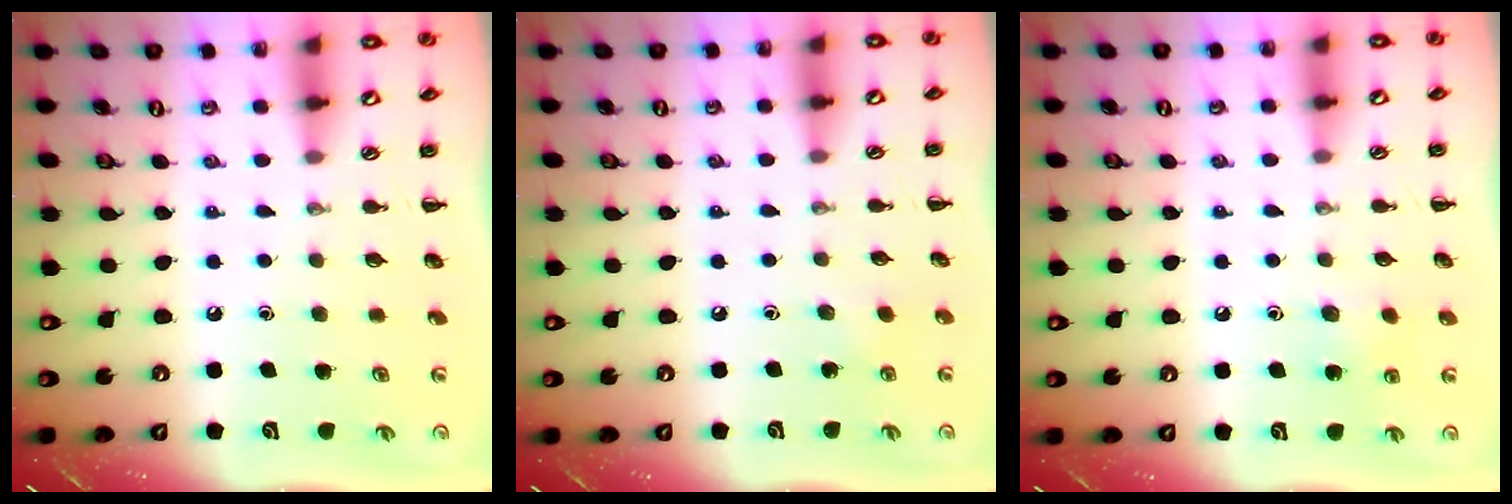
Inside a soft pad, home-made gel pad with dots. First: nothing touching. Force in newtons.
{"total": 5.5, "press": 5.2, "slide": 1.7}
{"total": 5.8, "press": 5.5, "slide": 1.8}